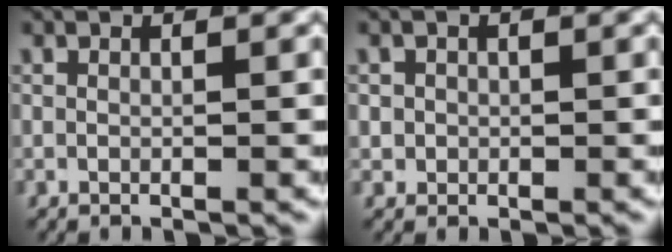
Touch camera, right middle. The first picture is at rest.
{"total": 1.8, "force": [0.2, 1.7, 0.5], "torque": [-0.015, -0.002, 0.003]}